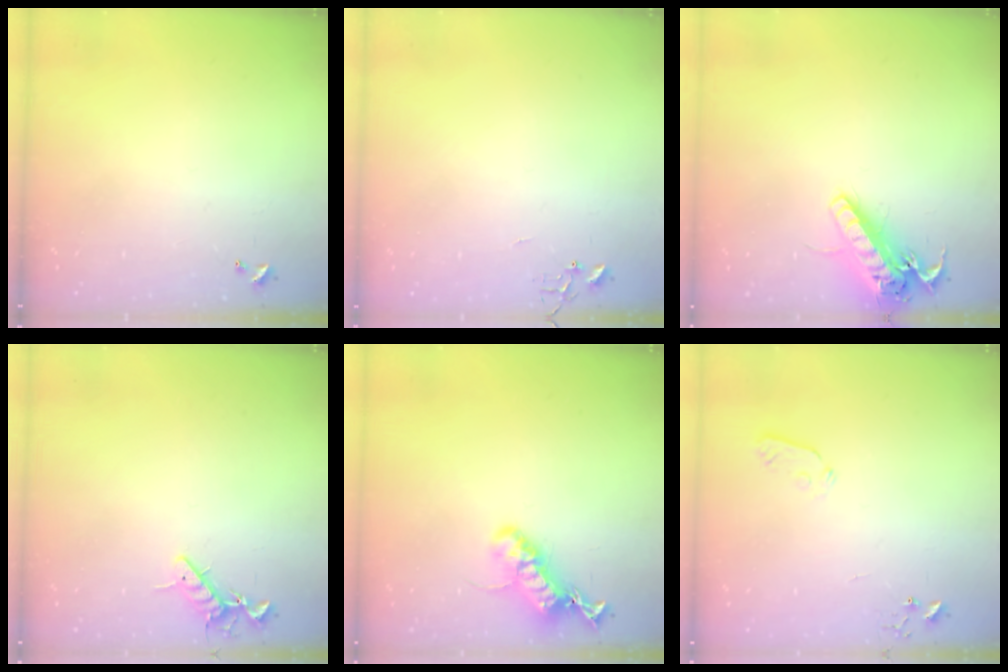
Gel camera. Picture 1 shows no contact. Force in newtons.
{"total": 4.9, "press": 4.8, "slide": 0.6}
{"total": 16.4, "press": 16.1, "slide": 3.2}
{"total": 8.6, "press": 8.5, "slide": 1.3}
{"total": 16.7, "press": 16.6, "slide": 1.2}
{"total": 3.9, "press": 3.8, "slide": 0.8}